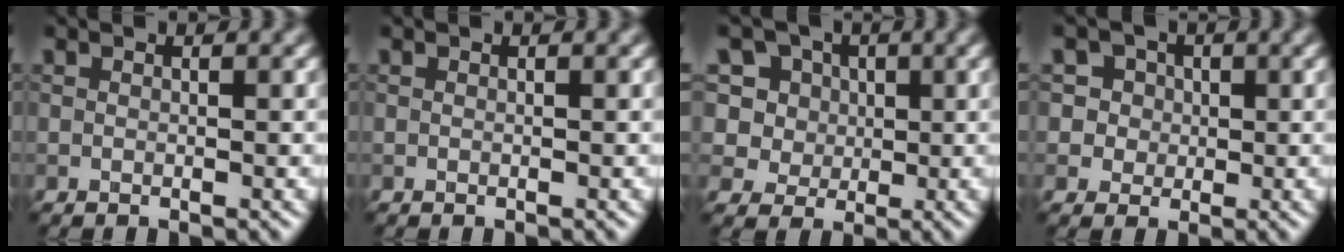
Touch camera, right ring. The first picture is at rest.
{"total": 0.0}
{"total": 11.6, "force": [5.8, 8.6, 5.2], "torque": [-0.116, 0.028, 0.074]}
{"total": 5.0, "force": [2.0, 4.3, 1.8], "torque": [-0.011, 0.020, 0.012]}